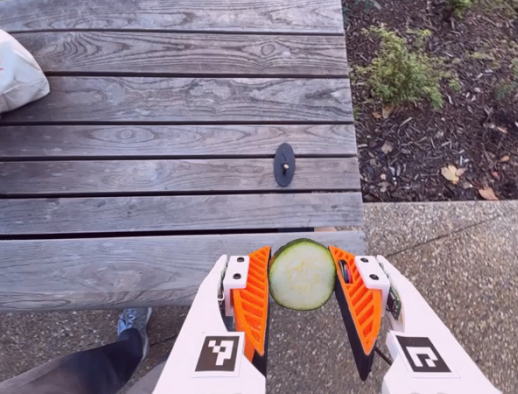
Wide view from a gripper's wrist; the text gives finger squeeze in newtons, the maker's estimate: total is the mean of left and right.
{"total": 14.0, "left": 14.4, "right": 13.5}